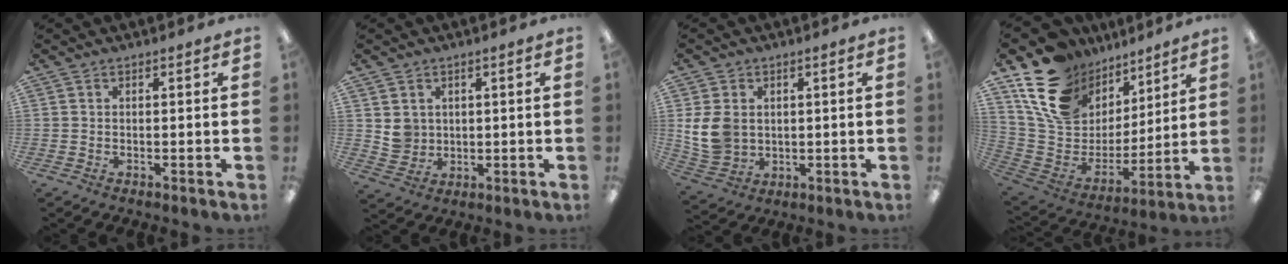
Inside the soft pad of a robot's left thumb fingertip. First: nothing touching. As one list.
[{"total": 4.6, "force": [1.5, 4.3, 0.6], "torque": [-0.009, 0.002, 0.028]}, {"total": 9.3, "force": [1.4, 7.5, 5.2], "torque": [-0.127, 0.011, 0.029]}, {"total": 19.7, "force": [11.4, 13.7, 8.5], "torque": [-0.160, -0.055, 0.218]}]